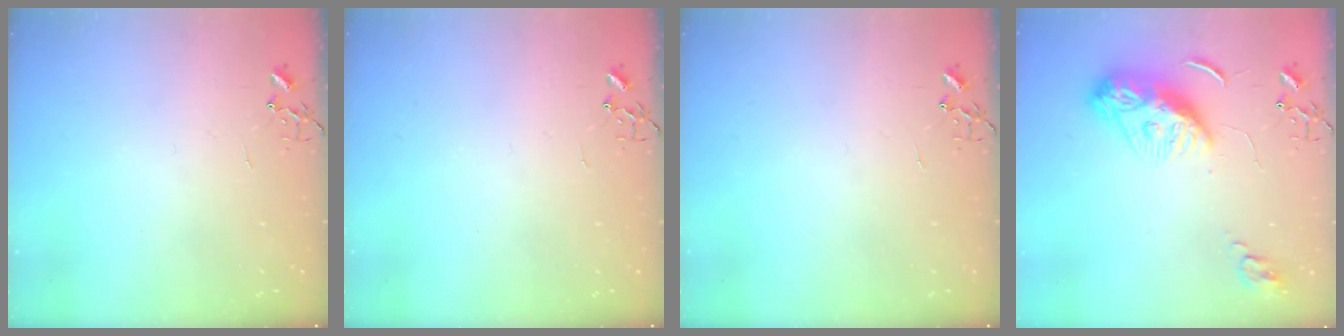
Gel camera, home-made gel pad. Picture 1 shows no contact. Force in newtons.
{"total": 0.0}
{"total": 0.0}
{"total": 11.9, "press": 11.9, "slide": 0.9}